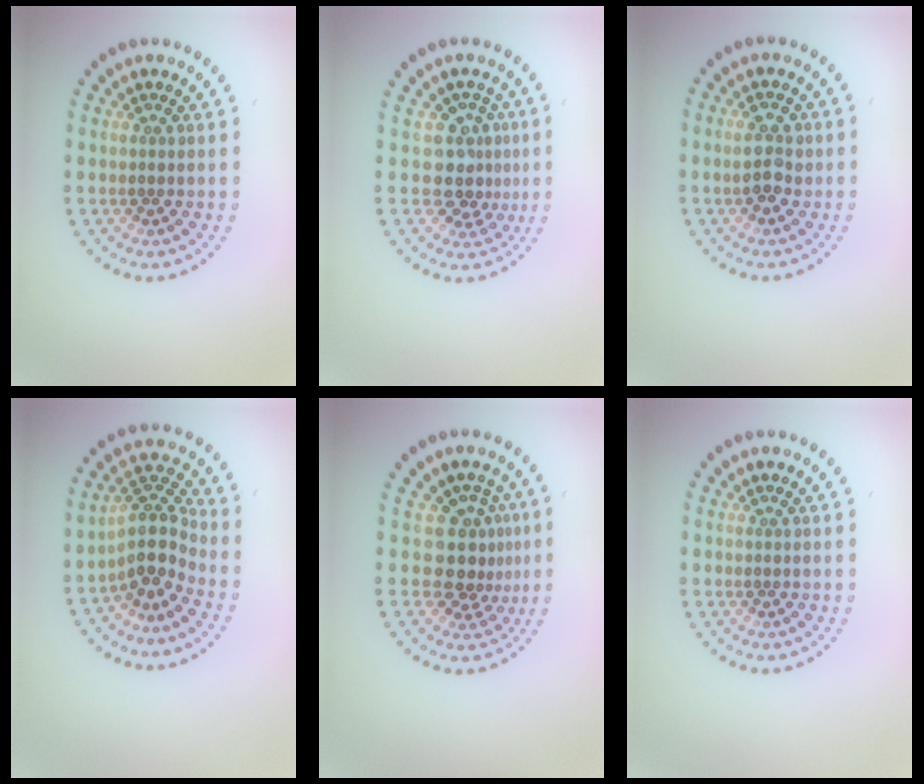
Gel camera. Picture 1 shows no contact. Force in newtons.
{"total": 3.3, "press": 2.5, "slide": 2.1}
{"total": 2.4, "press": 2.4, "slide": 0.2}
{"total": 3.8, "press": 2.8, "slide": 2.7}
{"total": 3.6, "press": 2.7, "slide": 2.4}
{"total": 0.0}